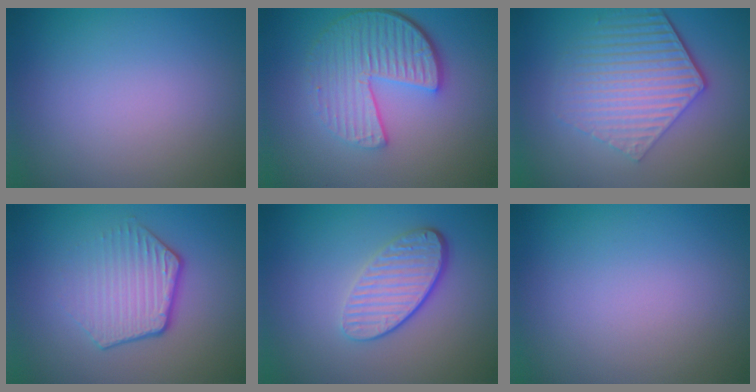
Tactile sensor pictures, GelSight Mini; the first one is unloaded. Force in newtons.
{"total": 6.3, "press": 4.5, "slide": 4.5}
{"total": 6.4, "press": 4.6, "slide": 4.4}
{"total": 4.1, "press": 3.0, "slide": 2.8}
{"total": 4.5, "press": 3.2, "slide": 3.1}
{"total": 0.0}